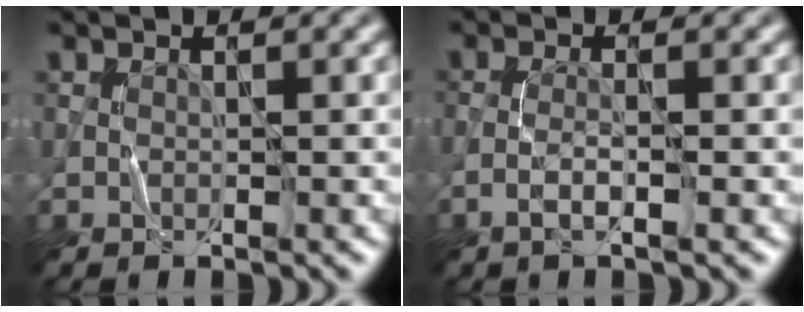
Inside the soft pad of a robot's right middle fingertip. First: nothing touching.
{"total": 1.2, "force": [-0.7, 0.0, 1.0], "torque": [-0.024, 0.002, -0.020]}